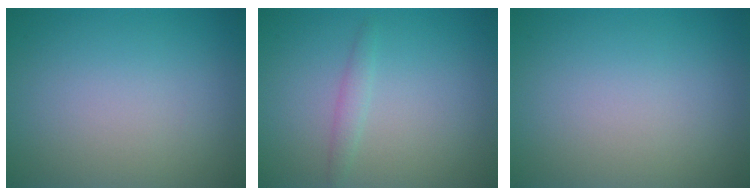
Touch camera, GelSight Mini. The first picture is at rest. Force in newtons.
{"total": 1.2, "press": 1.2, "slide": 0.0}
{"total": 0.0}